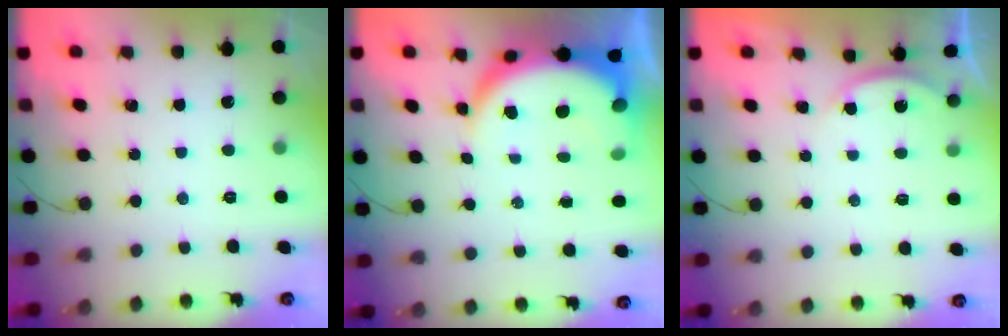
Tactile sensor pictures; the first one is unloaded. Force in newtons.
{"total": 10.2, "press": 10.1, "slide": 1.1}
{"total": 2.2, "press": 2.2, "slide": 0.5}